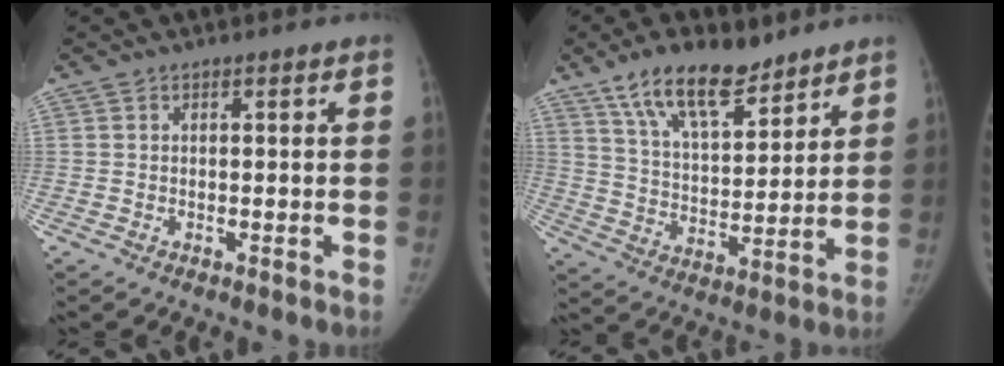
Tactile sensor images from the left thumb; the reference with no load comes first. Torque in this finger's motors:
{"motor_torque": [0.27, -0.07, 1.22, -1.17, 0.15]}